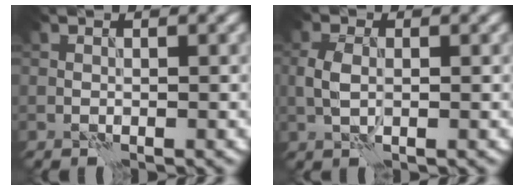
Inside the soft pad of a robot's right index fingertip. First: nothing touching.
{"total": 2.2, "force": [0.0, 1.4, 1.8], "torque": [-0.043, 0.001, -0.001]}